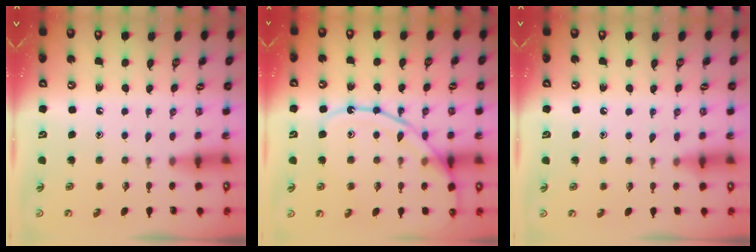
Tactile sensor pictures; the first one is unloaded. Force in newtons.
{"total": 12.9, "press": 12.9, "slide": 1.3}
{"total": 3.7, "press": 3.6, "slide": 0.5}